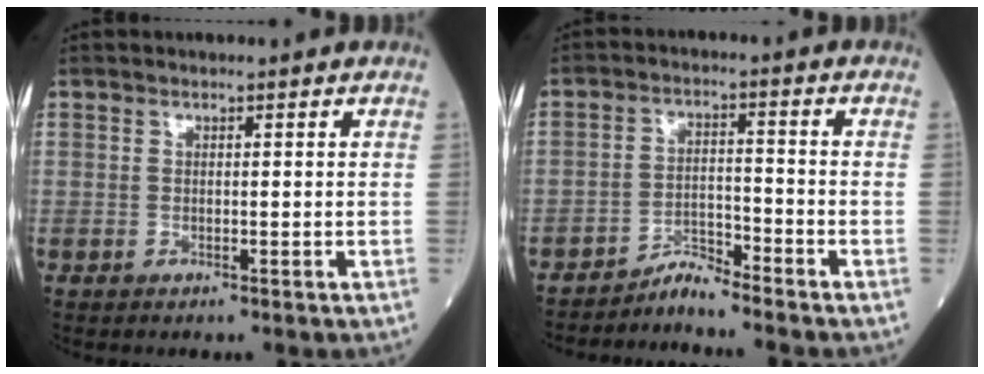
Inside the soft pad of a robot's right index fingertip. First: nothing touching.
{"total": 3.6, "force": [-3.6, -0.4, 0.1], "torque": [0.003, -0.011, -0.066]}